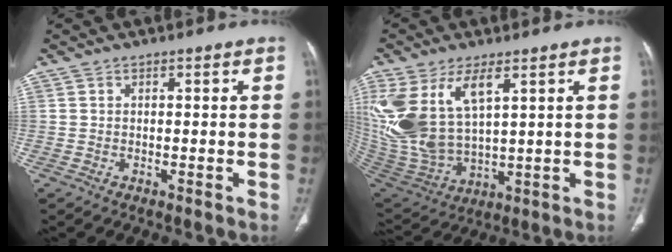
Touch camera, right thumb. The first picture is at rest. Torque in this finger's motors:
{"motor_torque": [1.30, 3.71, 1.99, 0.78, 0.28]}